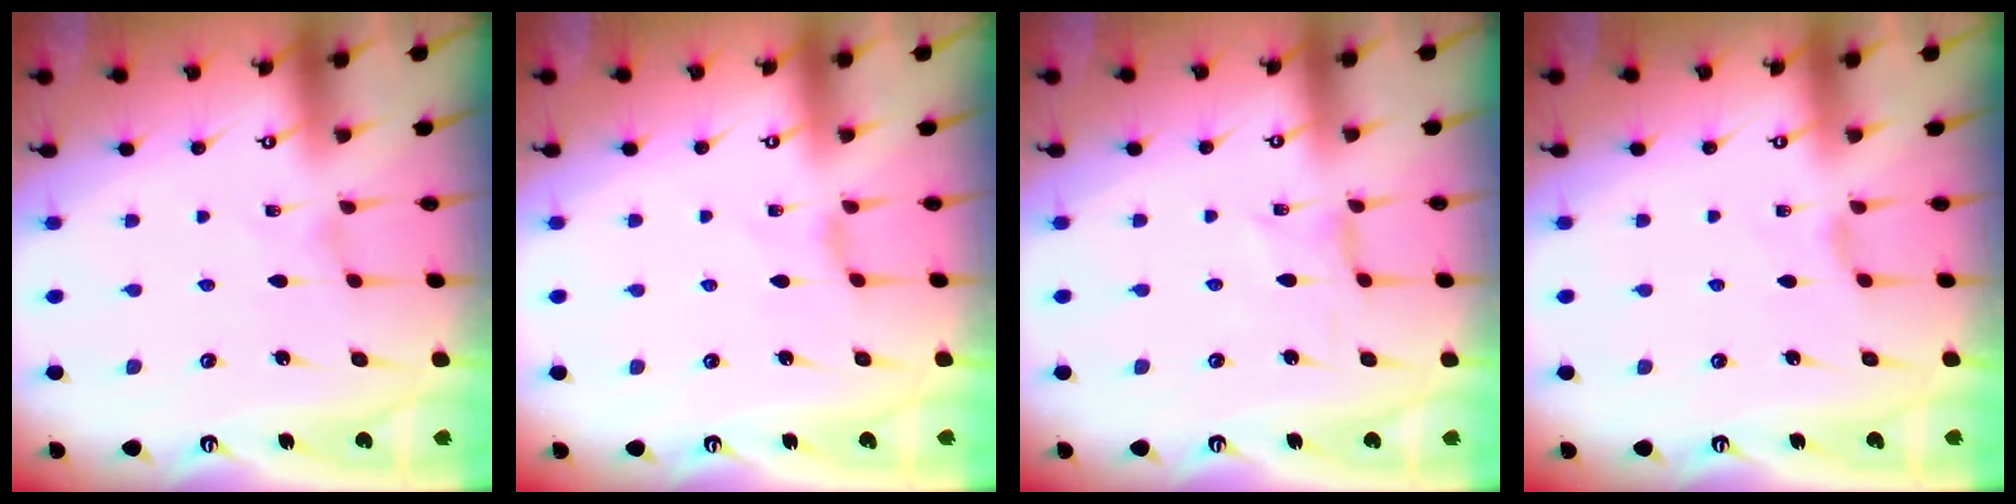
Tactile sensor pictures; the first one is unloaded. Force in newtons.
{"total": 0.7, "press": 0.7, "slide": 0.2}
{"total": 0.0}
{"total": 1.4, "press": 1.3, "slide": 0.4}